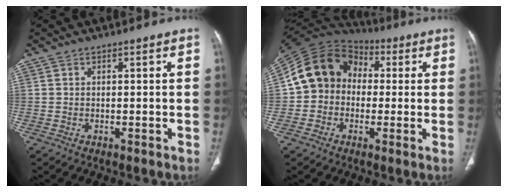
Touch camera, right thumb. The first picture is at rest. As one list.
[{"total": 13.8, "force": [0.6, 11.8, 7.2], "torque": [-0.109, 0.038, -0.003]}]